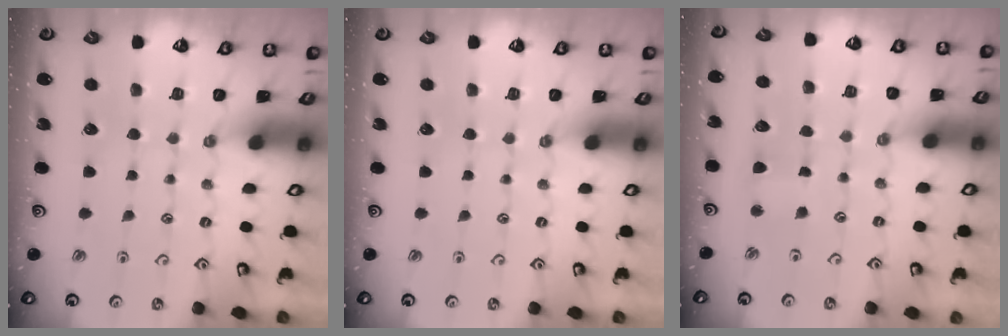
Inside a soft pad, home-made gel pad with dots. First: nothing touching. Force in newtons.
{"total": 0.0}
{"total": 2.7, "press": 2.7, "slide": 0.3}